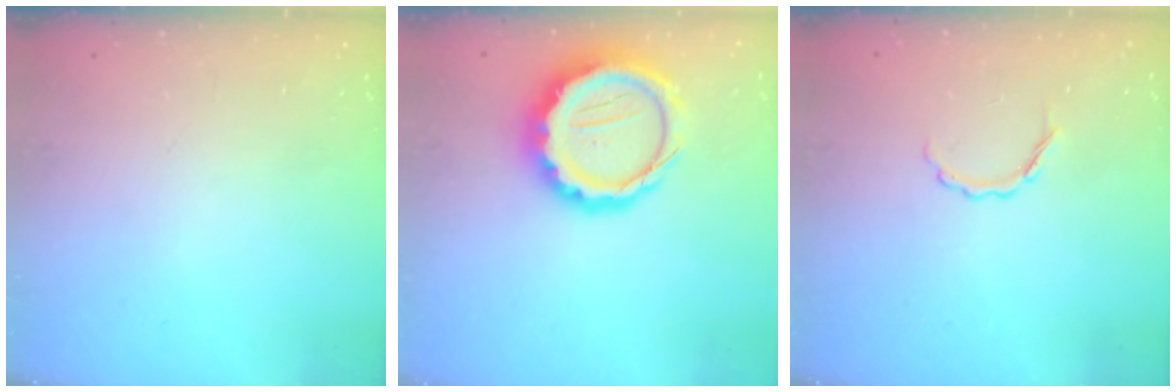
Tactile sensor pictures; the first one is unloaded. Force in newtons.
{"total": 14.5, "press": 14.1, "slide": 3.2}
{"total": 3.8, "press": 3.7, "slide": 0.8}